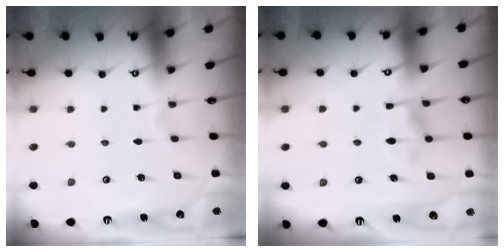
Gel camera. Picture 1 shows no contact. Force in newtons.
{"total": 7.7, "press": 7.7, "slide": 0.7}